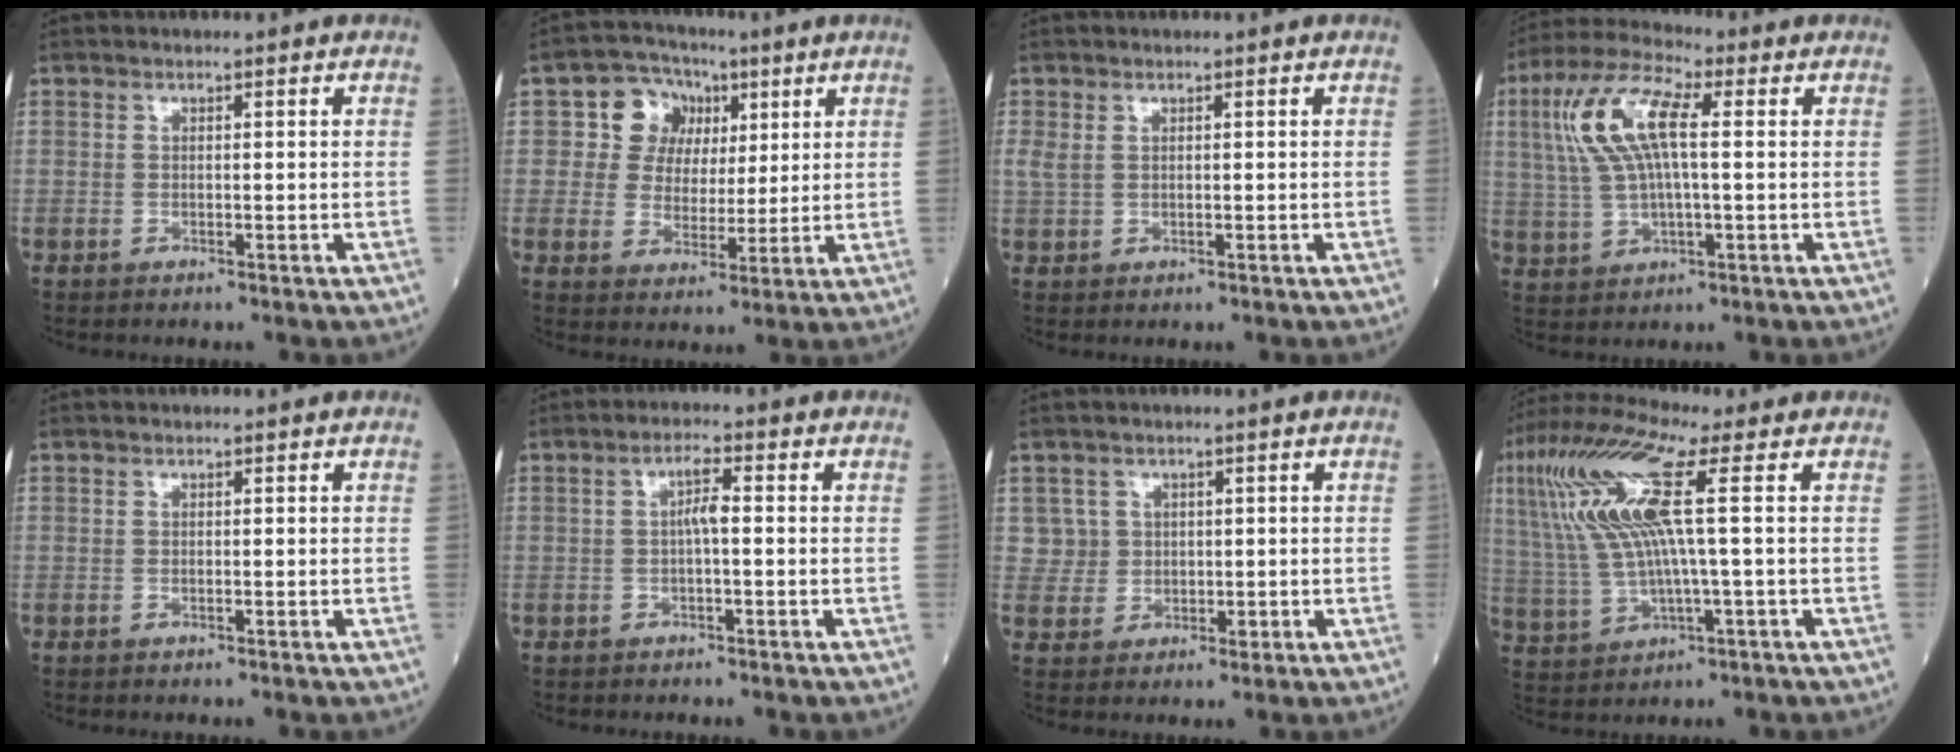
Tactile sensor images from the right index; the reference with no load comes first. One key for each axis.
{"total": 7.8, "fx": 2.9, "fy": 6.9, "fz": 2.3, "tx": -0.036, "ty": 0.026, "tz": 0.051}
{"total": 2.1, "fx": 1.0, "fy": 0.9, "fz": 1.6, "tx": -0.048, "ty": 0.005, "tz": 0.029}
{"total": 11.1, "fx": 2.4, "fy": 3.2, "fz": 10.4, "tx": -0.238, "ty": 0.023, "tz": 0.046}
{"total": 0.0}
{"total": 2.9, "fx": 0.1, "fy": 0.2, "fz": 2.9, "tx": -0.055, "ty": 0.005, "tz": 0.001}
{"total": 3.3, "fx": 1.2, "fy": 3.0, "fz": 0.0, "tx": 0.011, "ty": -0.002, "tz": 0.024}
{"total": 15.1, "fx": 4.1, "fy": 1.4, "fz": 14.5, "tx": -0.334, "ty": 0.022, "tz": 0.078}